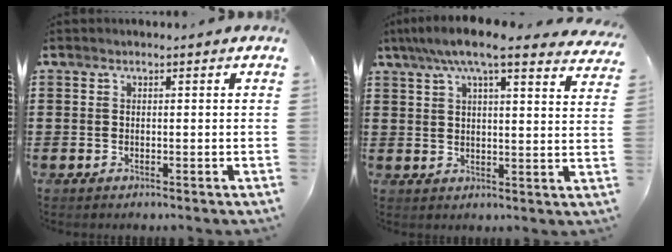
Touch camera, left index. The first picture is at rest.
{"total": 7.9, "force": [6.3, 0.7, 4.7], "torque": [-0.109, -0.013, 0.112]}